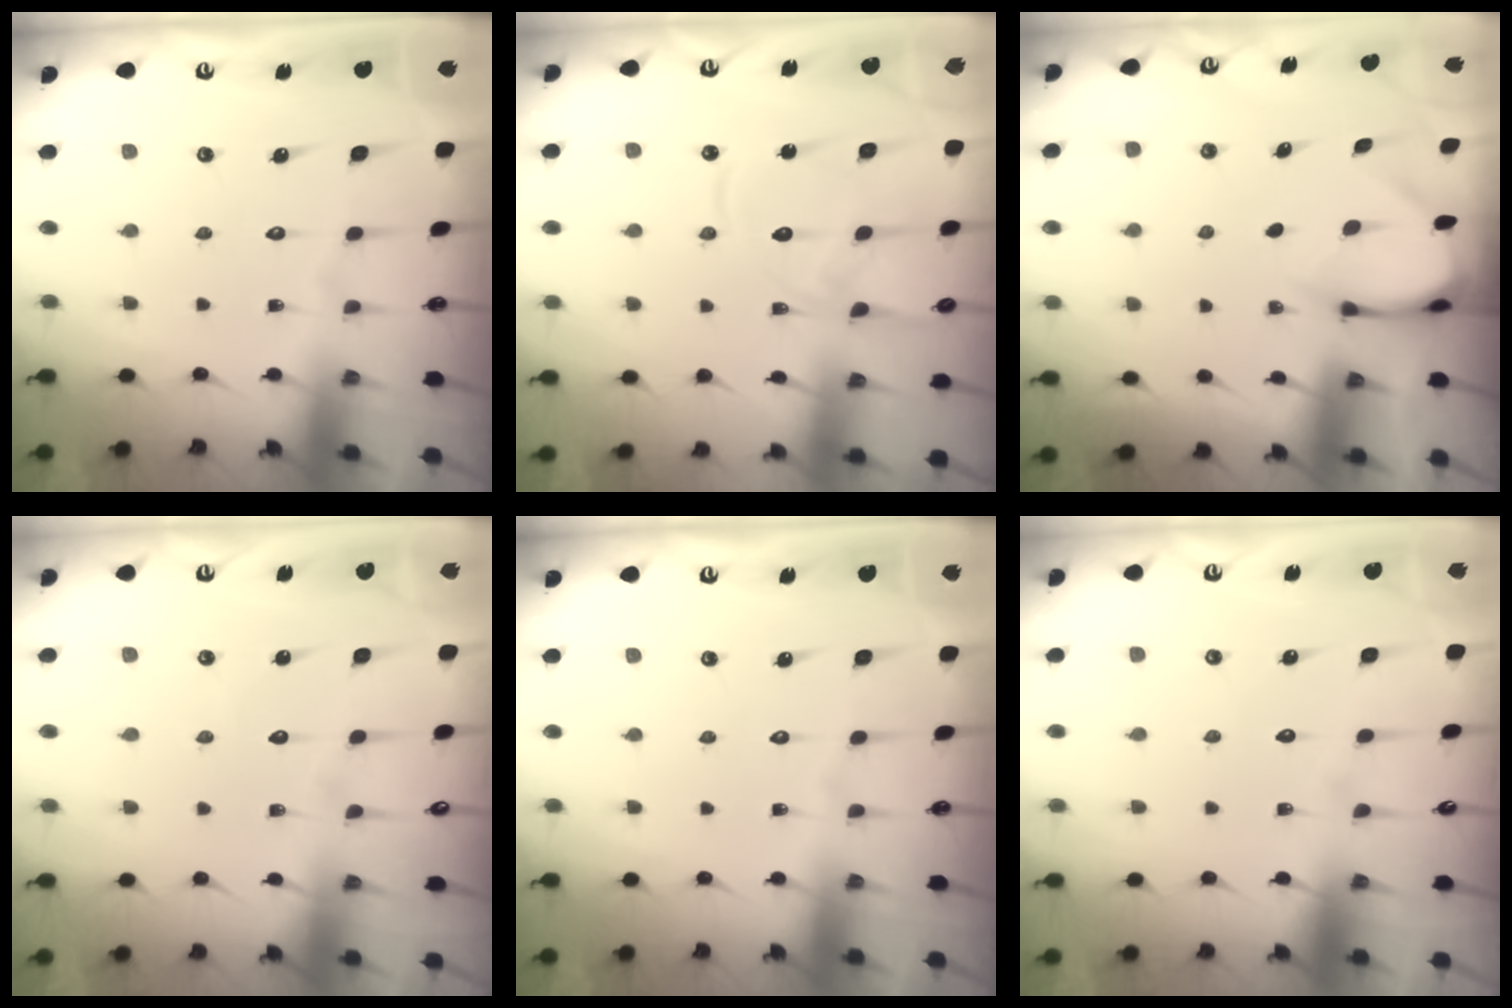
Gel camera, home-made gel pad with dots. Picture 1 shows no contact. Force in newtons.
{"total": 13.4, "press": 13.4, "slide": 1.4}
{"total": 3.1, "press": 3.1, "slide": 0.2}
{"total": 2.3, "press": 2.3, "slide": 0.2}
{"total": 0.0}
{"total": 4.0, "press": 4.0, "slide": 0.4}